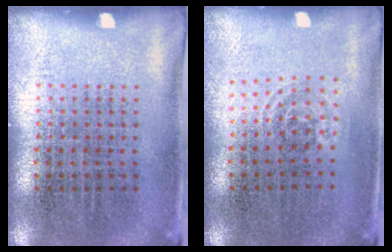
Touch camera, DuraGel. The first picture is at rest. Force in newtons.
{"total": 0.8, "press": 0.6, "slide": 0.6}